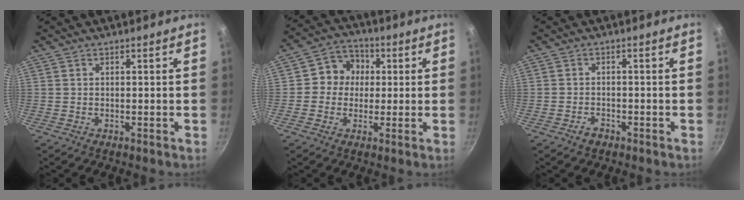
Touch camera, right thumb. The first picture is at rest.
{"total": 7.5, "force": [0.7, 7.0, 2.8], "torque": [-0.003, 0.016, -0.004]}
{"total": 2.2, "force": [-1.4, 1.4, 0.9], "torque": [-0.012, 0.016, -0.023]}